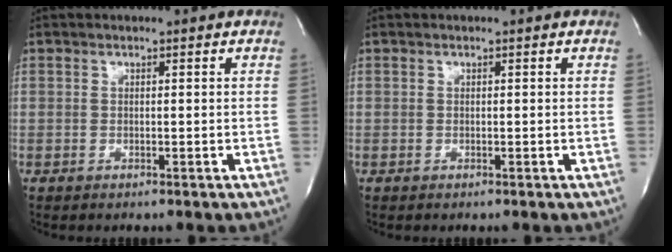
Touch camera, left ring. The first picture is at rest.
{"total": 0.0}